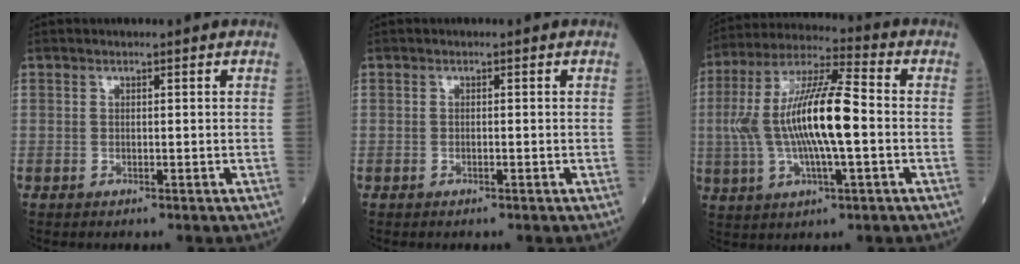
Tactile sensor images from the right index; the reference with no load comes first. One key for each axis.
{"total": 0.5, "fx": -0.2, "fy": 0.0, "fz": 0.5, "tx": -0.012, "ty": -0.001, "tz": -0.003}
{"total": 15.6, "fx": -0.8, "fy": 2.8, "fz": 15.4, "tx": -0.308, "ty": 0.014, "tz": -0.018}